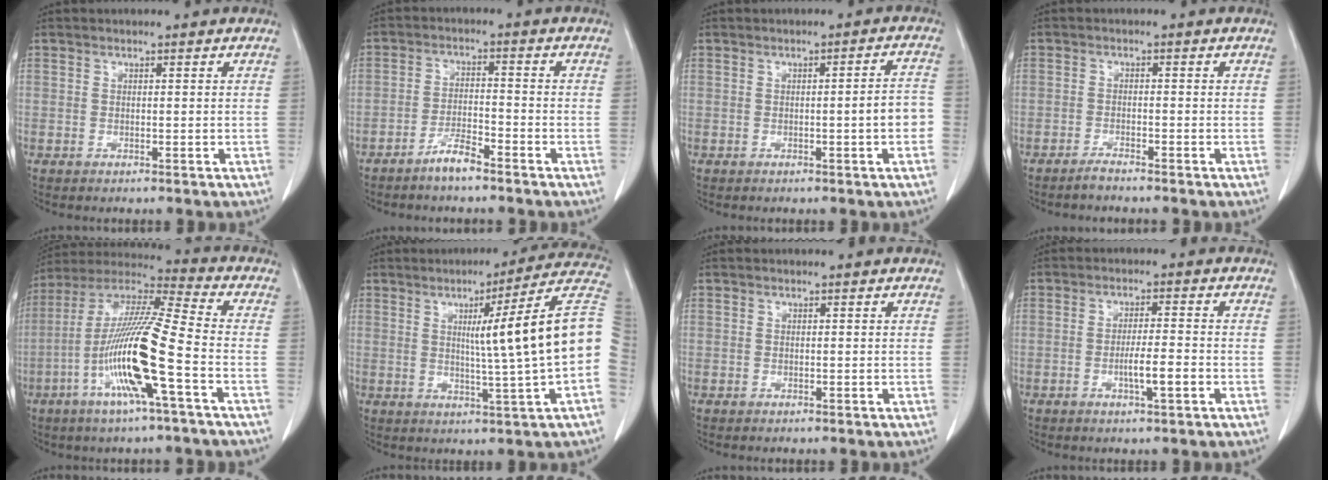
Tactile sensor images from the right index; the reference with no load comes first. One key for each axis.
{"total": 4.2, "fx": -3.4, "fy": 0.6, "fz": 2.4, "tx": -0.046, "ty": -0.001, "tz": -0.066}
{"total": 4.3, "fx": -1.1, "fy": 0.2, "fz": 4.1, "tx": -0.049, "ty": 0.009, "tz": -0.016}
{"total": 1.8, "fx": -1.7, "fy": 0.0, "fz": 0.6, "tx": -0.014, "ty": -0.002, "tz": -0.032}
{"total": 16.7, "fx": -5.3, "fy": -0.1, "fz": 15.9, "tx": -0.320, "ty": -0.006, "tz": -0.108}
{"total": 15.5, "fx": 1.1, "fy": -2.0, "fz": 15.4, "tx": -0.199, "ty": 0.014, "tz": 0.008}
{"total": 0.0}
{"total": 4.4, "fx": -1.5, "fy": 0.2, "fz": 4.1, "tx": -0.072, "ty": -0.003, "tz": -0.025}